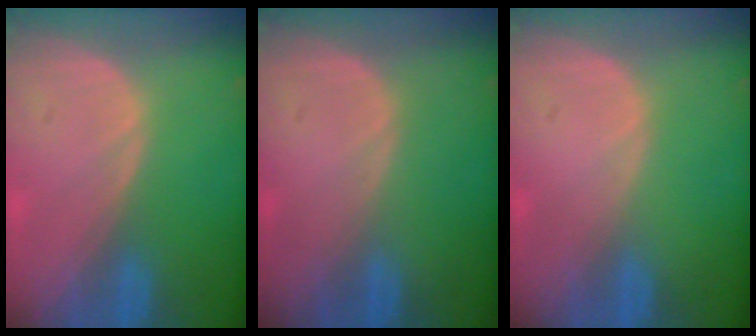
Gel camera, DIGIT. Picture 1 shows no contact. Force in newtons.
{"total": 0.0}
{"total": 0.0}